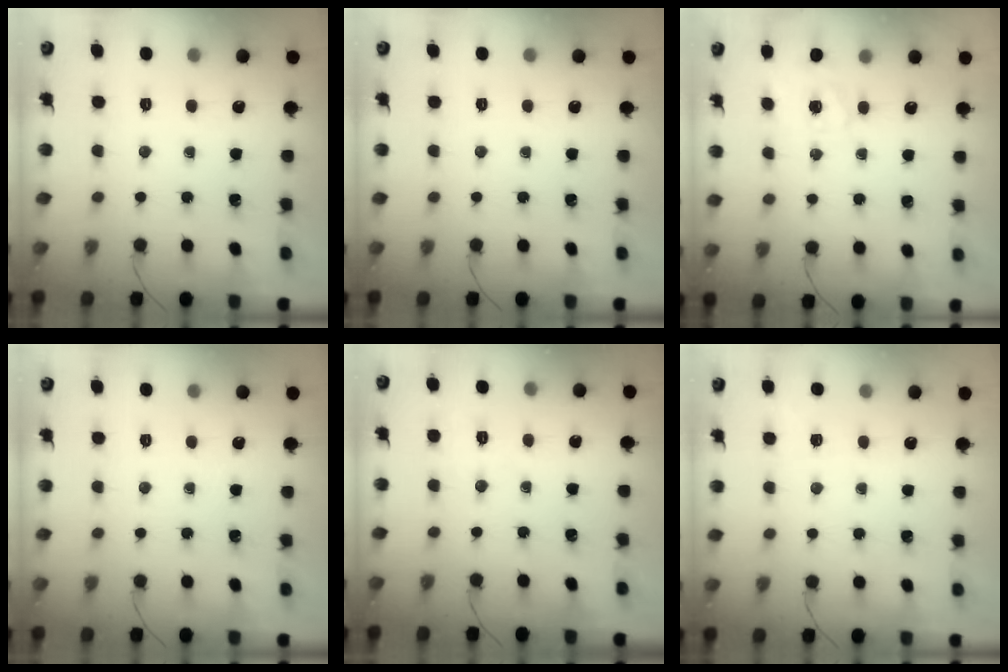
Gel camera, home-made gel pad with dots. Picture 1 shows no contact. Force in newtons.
{"total": 0.0}
{"total": 0.9, "press": 0.2, "slide": 0.9}
{"total": 0.0}
{"total": 2.2, "press": 1.5, "slide": 1.5}
{"total": 2.8, "press": 2.4, "slide": 1.6}